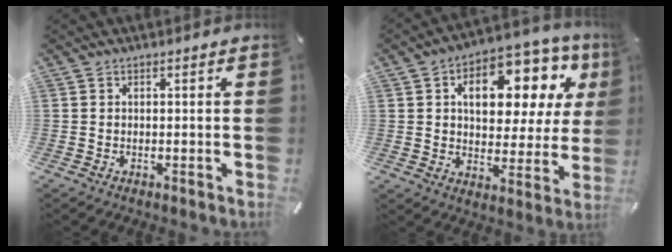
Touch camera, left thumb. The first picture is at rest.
{"total": 16.3, "force": [6.7, 9.9, 11.1], "torque": [-0.151, -0.033, 0.109]}